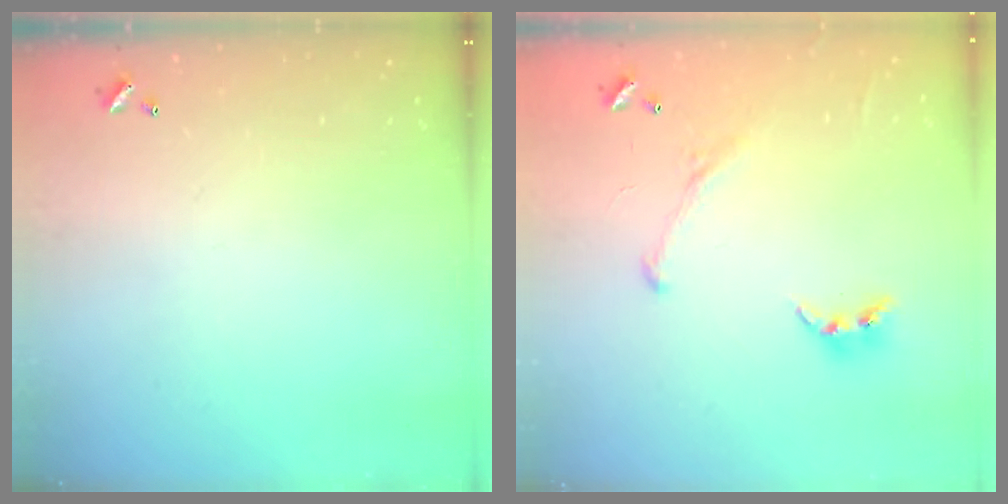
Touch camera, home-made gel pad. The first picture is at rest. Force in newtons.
{"total": 1.6, "press": 1.4, "slide": 0.8}